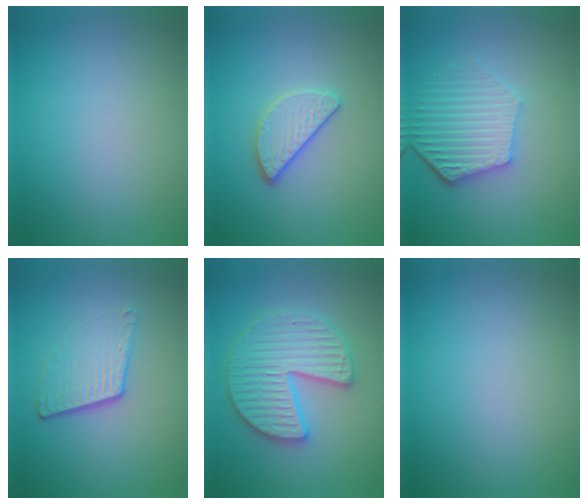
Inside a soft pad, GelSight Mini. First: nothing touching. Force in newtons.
{"total": 3.2, "press": 2.7, "slide": 1.8}
{"total": 5.4, "press": 4.2, "slide": 3.4}
{"total": 4.0, "press": 2.6, "slide": 3.0}
{"total": 5.9, "press": 5.8, "slide": 0.9}
{"total": 0.0}